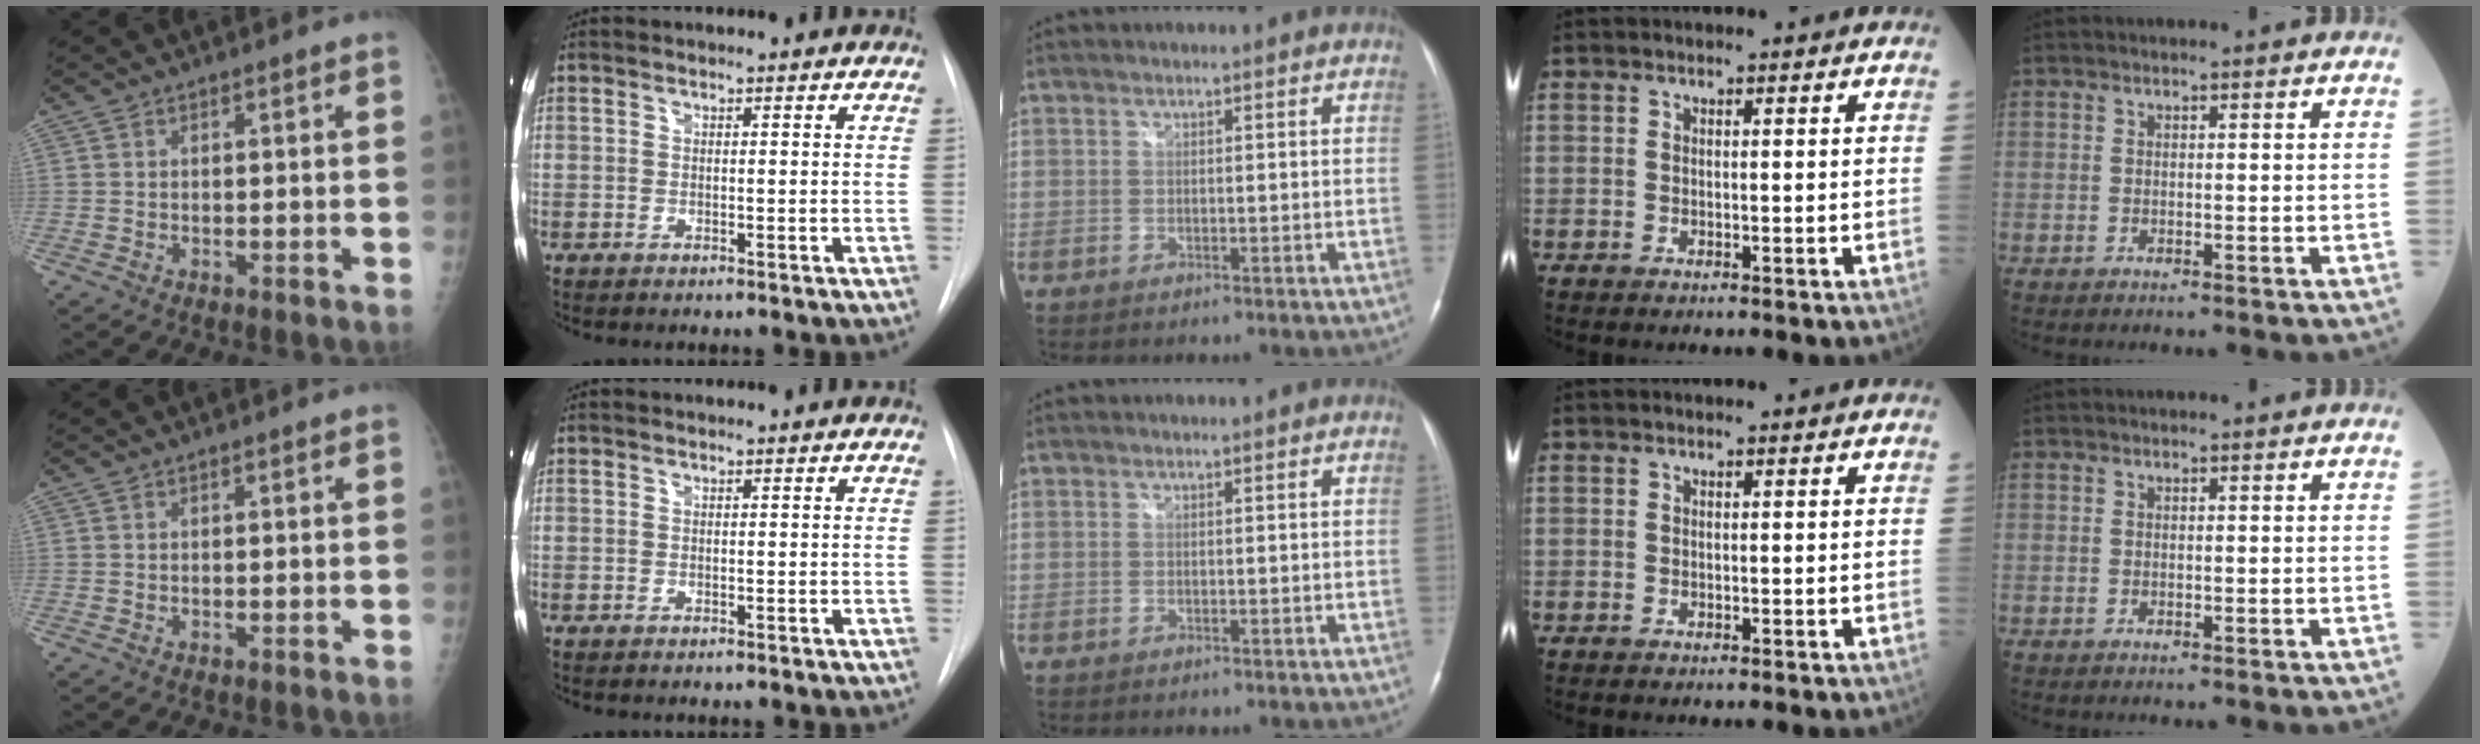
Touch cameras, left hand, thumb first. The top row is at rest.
{}